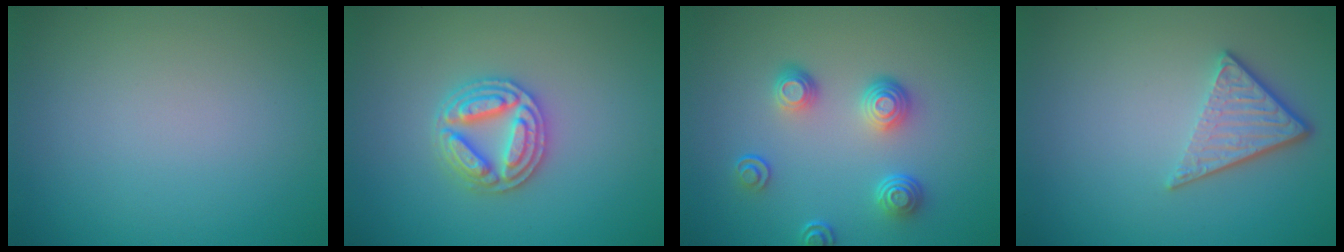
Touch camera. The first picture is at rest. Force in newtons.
{"total": 4.5, "press": 4.4, "slide": 0.7}
{"total": 3.7, "press": 2.9, "slide": 2.3}
{"total": 3.7, "press": 2.7, "slide": 2.5}